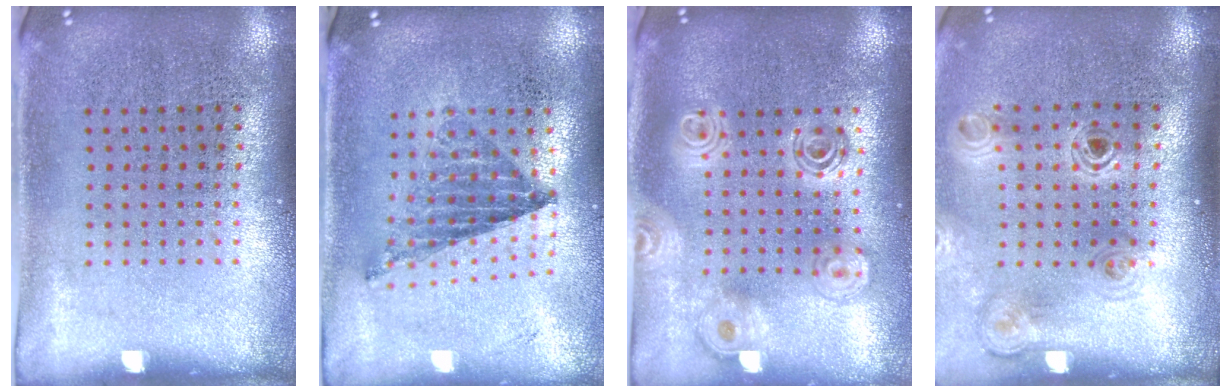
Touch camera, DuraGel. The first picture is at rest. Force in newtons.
{"total": 0.8, "press": 0.8, "slide": 0.1}
{"total": 2.0, "press": 1.7, "slide": 1.2}
{"total": 1.1, "press": 1.1, "slide": 0.2}